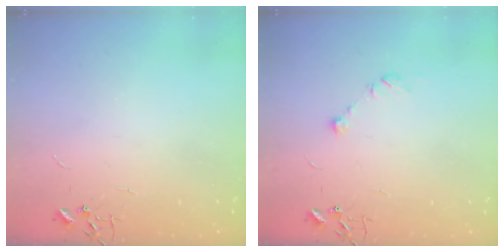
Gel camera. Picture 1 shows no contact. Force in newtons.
{"total": 7.4, "press": 7.4, "slide": 0.9}